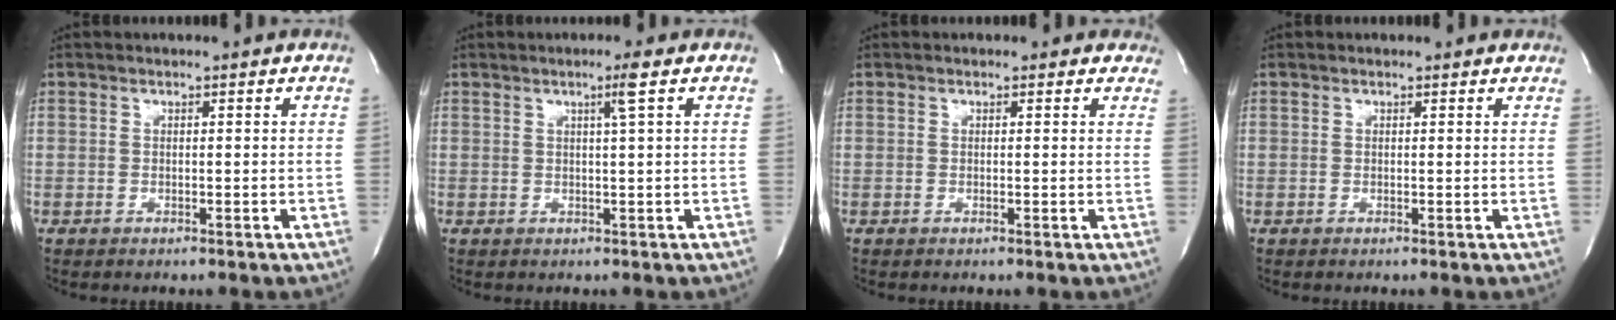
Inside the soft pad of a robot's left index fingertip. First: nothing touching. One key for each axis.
{"total": 2.3, "fx": 0.9, "fy": -0.8, "fz": 1.9, "tx": -0.038, "ty": -0.007, "tz": 0.019}
{"total": 2.4, "fx": 2.0, "fy": 1.3, "fz": 0.2, "tx": 0.010, "ty": -0.003, "tz": 0.004}
{"total": 1.6, "fx": 1.4, "fy": 0.6, "fz": 0.2, "tx": -0.009, "ty": 0.005, "tz": 0.007}